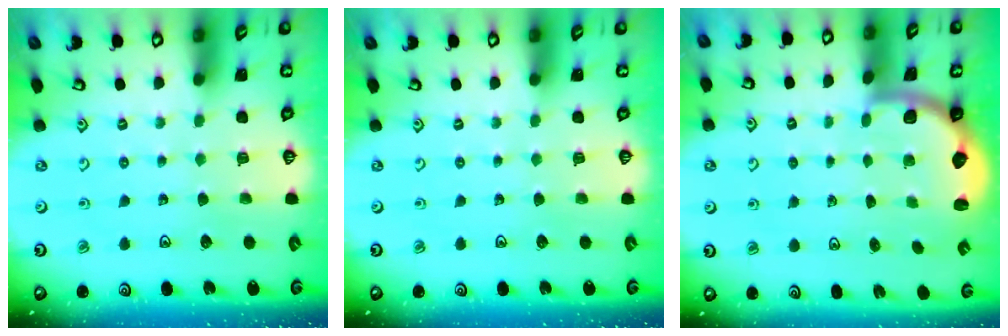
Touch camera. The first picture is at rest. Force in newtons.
{"total": 0.0}
{"total": 2.2, "press": 2.1, "slide": 0.7}